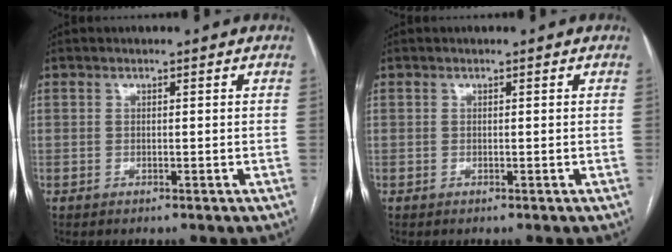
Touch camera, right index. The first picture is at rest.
{"total": 0.0}